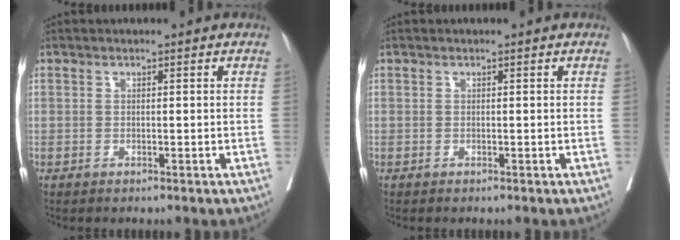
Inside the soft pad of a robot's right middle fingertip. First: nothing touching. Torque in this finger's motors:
{"motor_torque": [0.40, -0.70, -0.05, 0.02]}